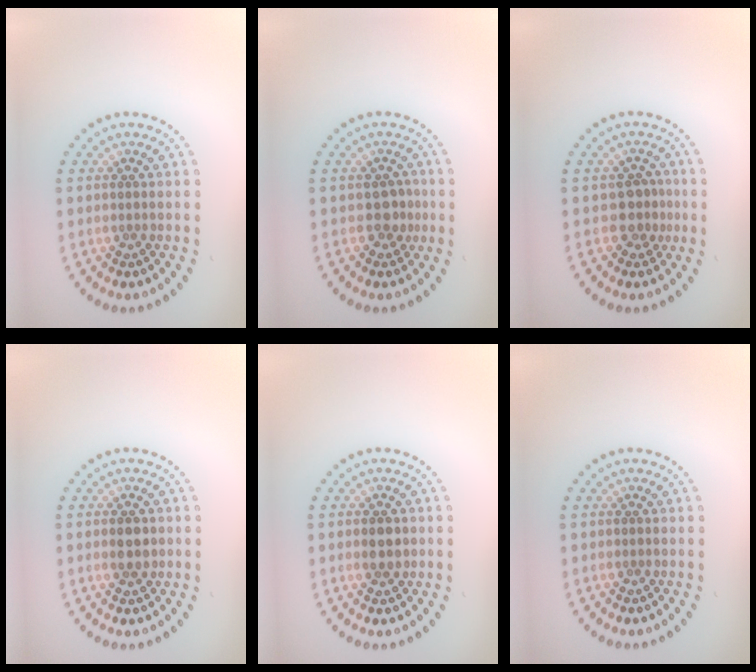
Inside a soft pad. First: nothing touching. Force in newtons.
{"total": 1.7, "press": 1.6, "slide": 0.7}
{"total": 2.1, "press": 1.8, "slide": 1.1}
{"total": 1.9, "press": 1.9, "slide": 0.2}
{"total": 1.9, "press": 1.9, "slide": 0.2}
{"total": 0.0}